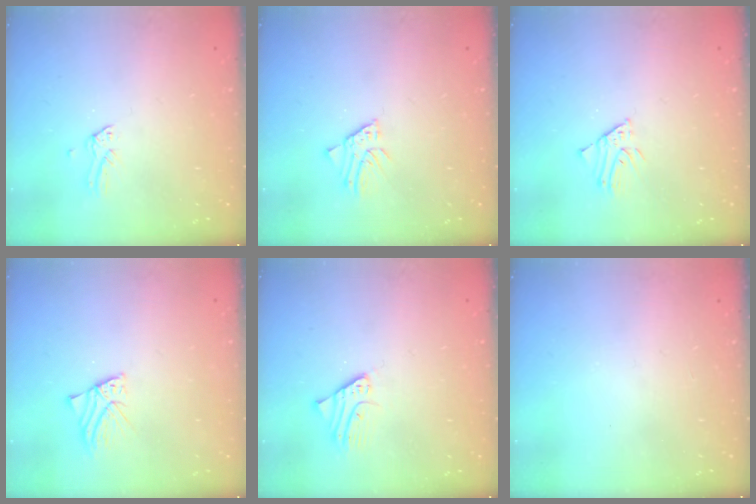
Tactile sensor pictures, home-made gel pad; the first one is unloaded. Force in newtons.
{"total": 2.4, "press": 2.4, "slide": 0.2}
{"total": 1.9, "press": 1.9, "slide": 0.1}
{"total": 2.9, "press": 2.9, "slide": 0.2}
{"total": 2.1, "press": 2.1, "slide": 0.1}
{"total": 2.2, "press": 2.2, "slide": 0.2}